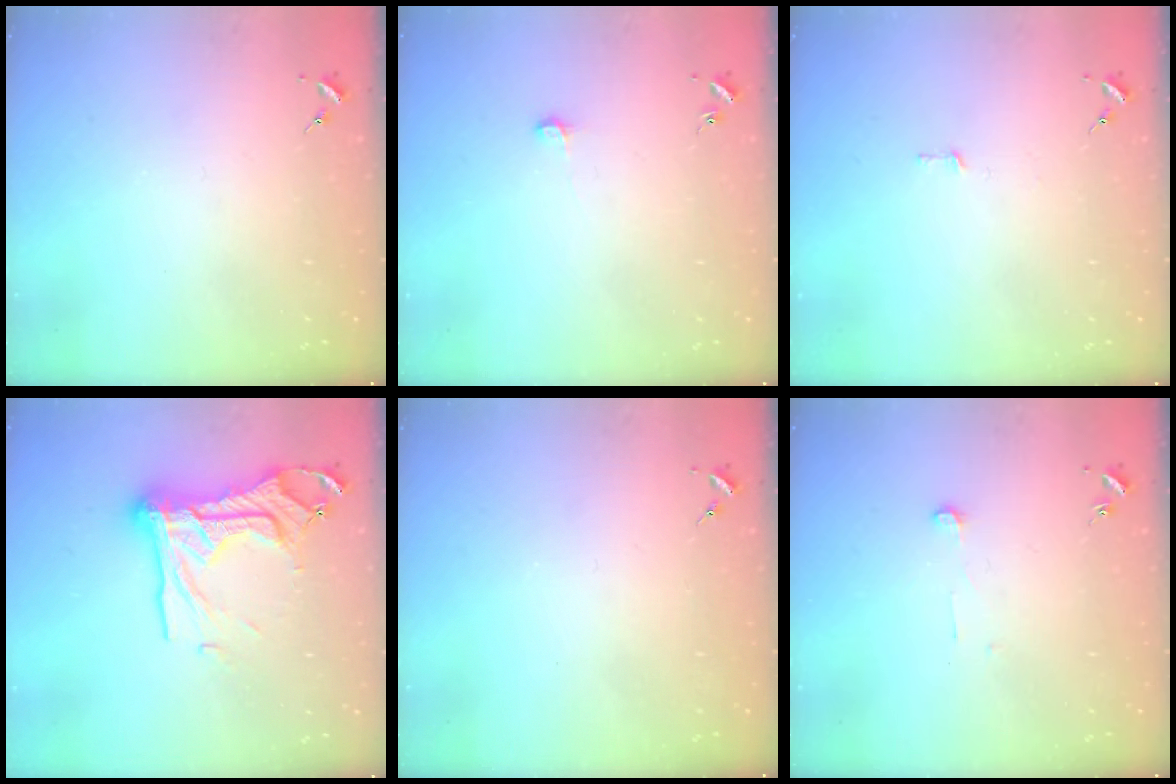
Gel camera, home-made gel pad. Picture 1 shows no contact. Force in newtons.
{"total": 4.3, "press": 4.3, "slide": 0.4}
{"total": 2.8, "press": 2.8, "slide": 0.2}
{"total": 21.6, "press": 21.5, "slide": 1.9}
{"total": 0.0}
{"total": 3.4, "press": 3.4, "slide": 0.4}